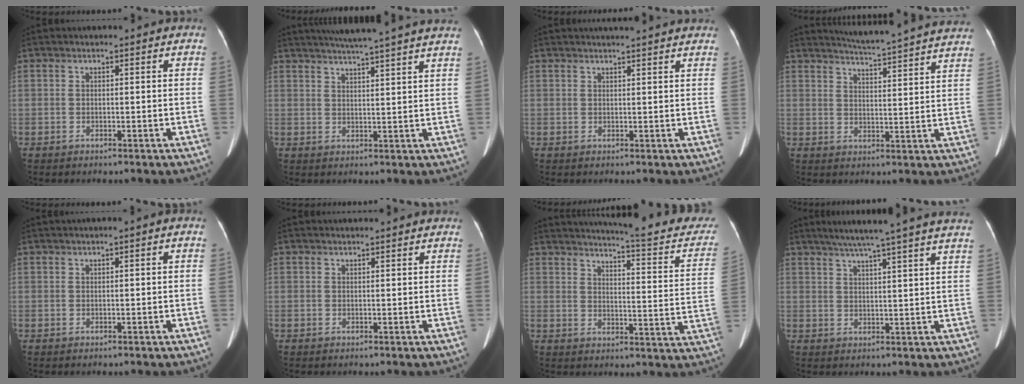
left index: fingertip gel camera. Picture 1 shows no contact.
{"total": 14.7, "force": [12.8, -1.0, 7.2], "torque": [-0.118, 0.009, 0.160]}
{"total": 7.3, "force": [6.5, 0.3, 3.2], "torque": [-0.044, 0.023, 0.069]}
{"total": 18.4, "force": [17.3, -0.3, 6.2], "torque": [-0.103, -0.029, 0.214]}
{"total": 0.7, "force": [0.0, 0.0, 0.7], "torque": [-0.011, 0.007, 0.001]}
{"total": 1.9, "force": [1.8, 0.3, 0.5], "torque": [-0.010, 0.022, 0.023]}
{"total": 20.9, "force": [18.6, 2.8, 9.1], "torque": [-0.115, -0.044, 0.209]}
{"total": 15.1, "force": [12.4, -1.3, 8.4], "torque": [-0.133, 0.015, 0.157]}